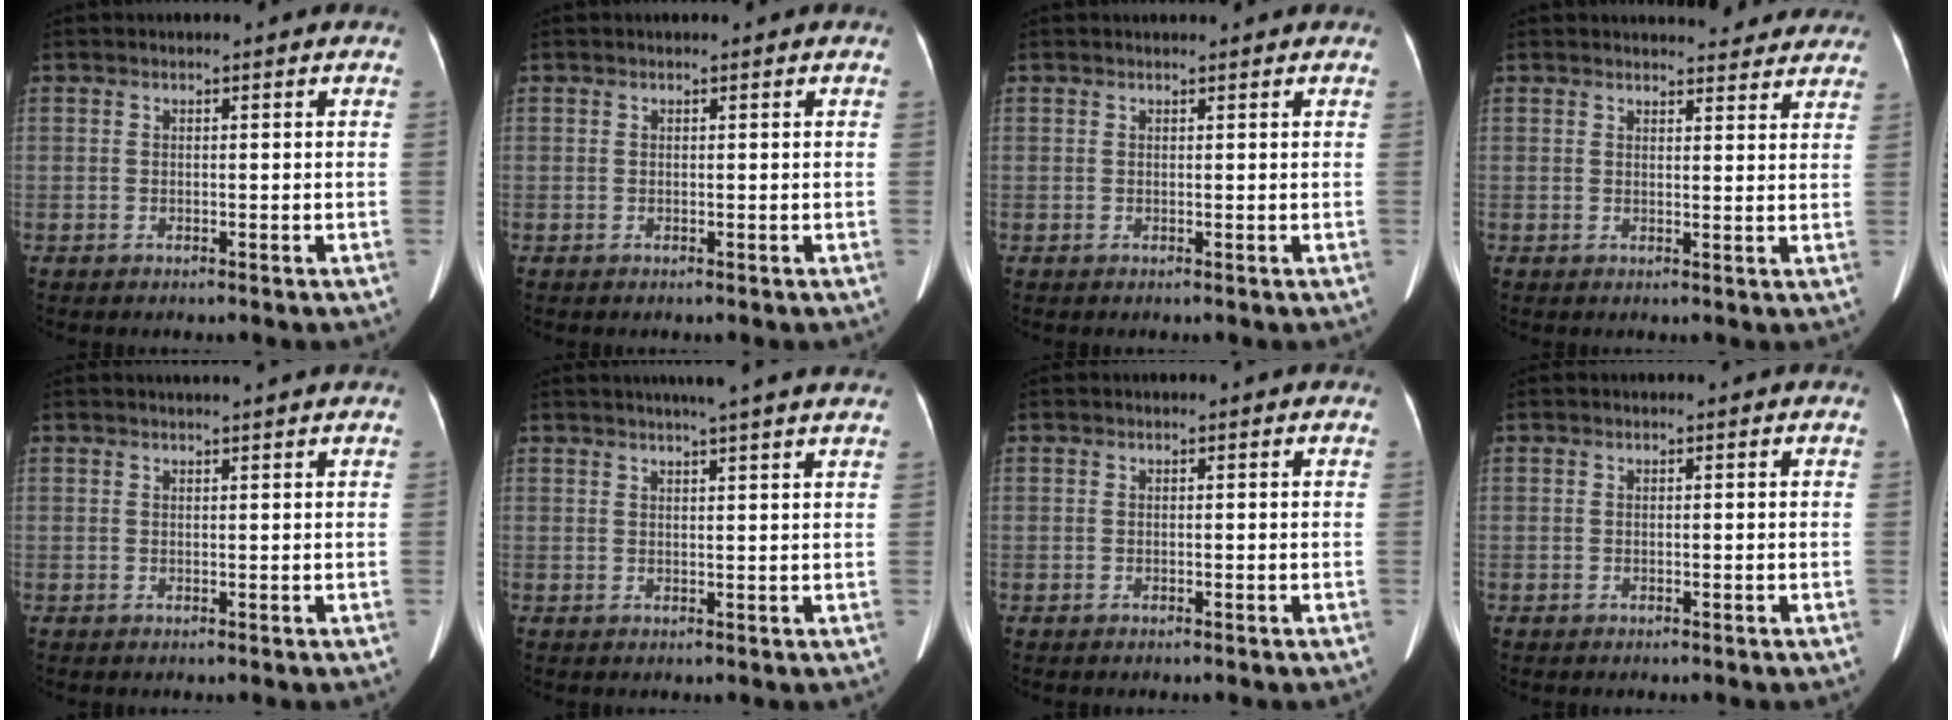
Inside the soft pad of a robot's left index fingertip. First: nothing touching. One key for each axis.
{"total": 0.0}
{"total": 1.5, "fx": 1.4, "fy": 0.1, "fz": 0.4, "tx": -0.006, "ty": 0.015, "tz": 0.022}
{"total": 9.1, "fx": 8.6, "fy": 2.3, "fz": 2.0, "tx": -0.004, "ty": 0.000, "tz": 0.082}
{"total": 3.1, "fx": 2.9, "fy": -0.4, "fz": 1.2, "tx": -0.013, "ty": 0.017, "tz": 0.038}
{"total": 9.4, "fx": 8.0, "fy": -0.4, "fz": 5.0, "tx": -0.070, "ty": 0.024, "tz": 0.086}
{"total": 0.0}
{"total": 0.0}